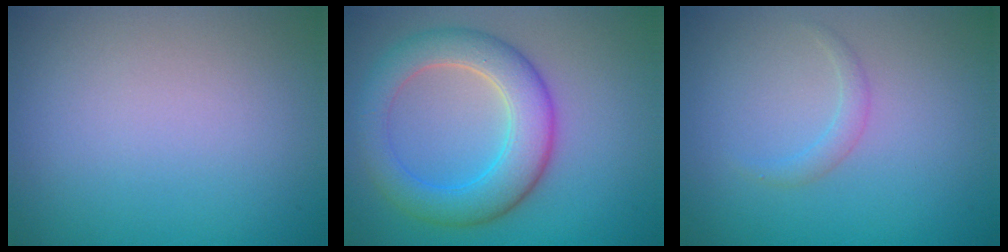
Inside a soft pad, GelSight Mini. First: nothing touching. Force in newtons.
{"total": 6.1, "press": 6.1, "slide": 0.1}
{"total": 1.1, "press": 1.1, "slide": 0.1}